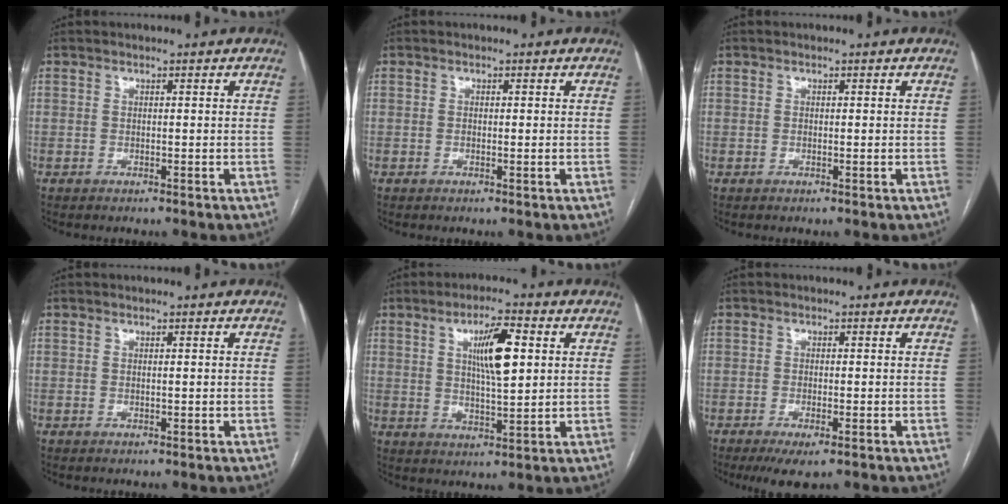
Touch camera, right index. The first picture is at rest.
{"total": 0.8, "force": [-0.1, 0.2, 0.8], "torque": [-0.016, -0.001, 0.000]}
{"total": 0.0}
{"total": 0.0}
{"total": 8.2, "force": [2.4, 1.6, 7.7], "torque": [-0.133, 0.005, 0.043]}
{"total": 4.5, "force": [-2.8, 1.0, 3.3], "torque": [-0.055, -0.011, -0.041]}